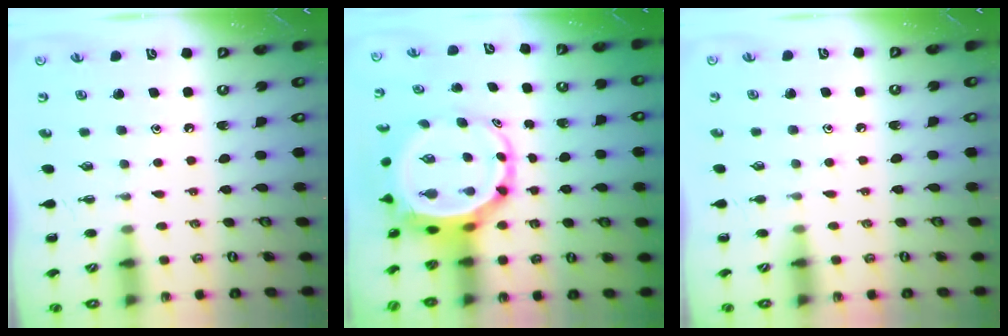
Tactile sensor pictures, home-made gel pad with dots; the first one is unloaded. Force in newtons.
{"total": 7.2, "press": 6.8, "slide": 2.2}
{"total": 4.2, "press": 3.9, "slide": 1.5}